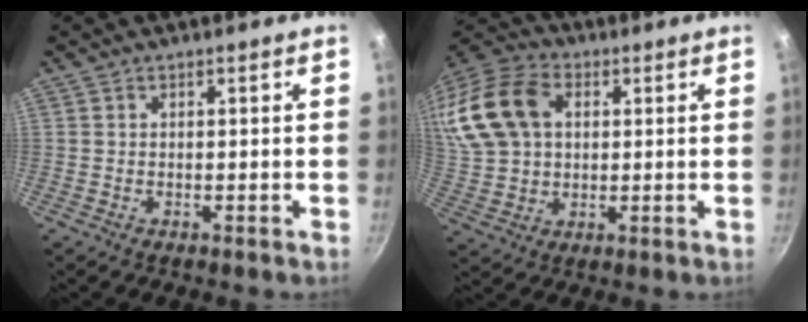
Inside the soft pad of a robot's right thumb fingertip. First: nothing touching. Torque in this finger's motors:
{"motor_torque": [-0.69, 2.03, 0.04, 0.12, 0.19]}